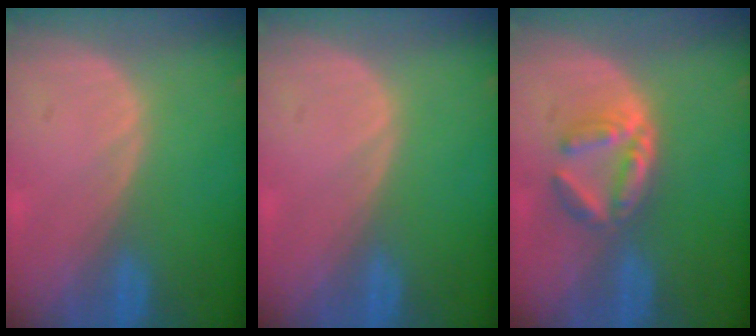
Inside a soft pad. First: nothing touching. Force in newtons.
{"total": 0.0}
{"total": 5.1, "press": 4.9, "slide": 1.3}